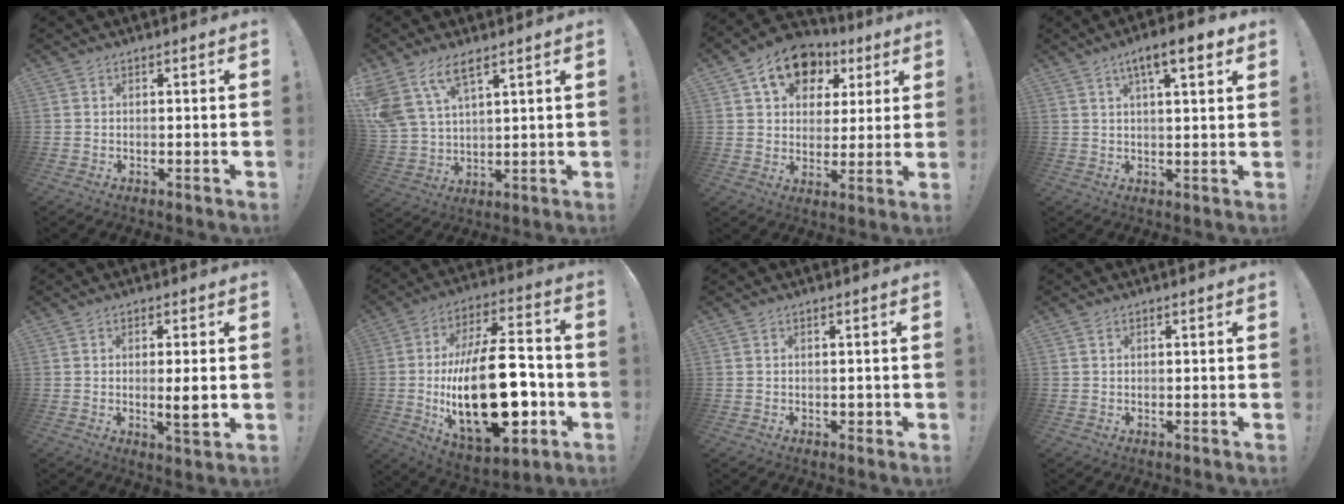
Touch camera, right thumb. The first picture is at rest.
{"total": 10.3, "force": [6.8, 4.5, 6.4], "torque": [-0.135, -0.028, 0.134]}
{"total": 14.4, "force": [7.1, 10.3, 7.1], "torque": [-0.103, -0.026, 0.130]}
{"total": 8.8, "force": [4.6, 2.2, 7.1], "torque": [-0.096, -0.020, 0.070]}
{"total": 5.8, "force": [-0.2, 0.9, 5.7], "torque": [-0.080, -0.010, -0.005]}
{"total": 31.1, "force": [-4.9, 14.5, 27.1], "torque": [-0.497, 0.025, -0.072]}
{"total": 1.2, "force": [-0.2, 1.0, 0.6], "torque": [-0.009, 0.004, -0.003]}
{"total": 0.5, "force": [0.3, 0.4, 0.2], "torque": [0.002, -0.002, 0.004]}